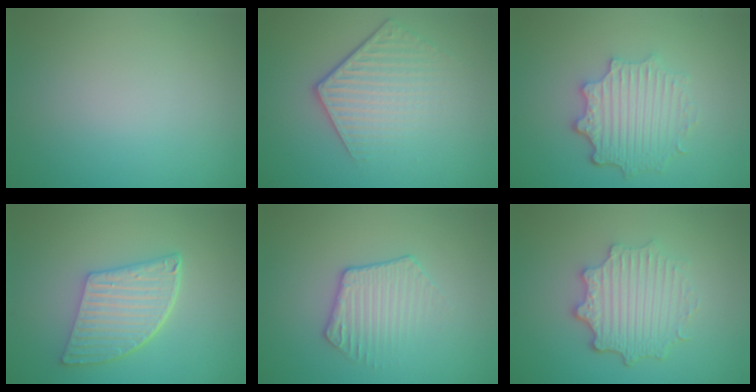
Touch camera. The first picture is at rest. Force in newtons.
{"total": 4.4, "press": 3.1, "slide": 3.1}
{"total": 4.6, "press": 3.6, "slide": 2.8}
{"total": 5.4, "press": 4.2, "slide": 3.3}
{"total": 2.3, "press": 1.8, "slide": 1.4}
{"total": 4.8, "press": 3.7, "slide": 3.1}